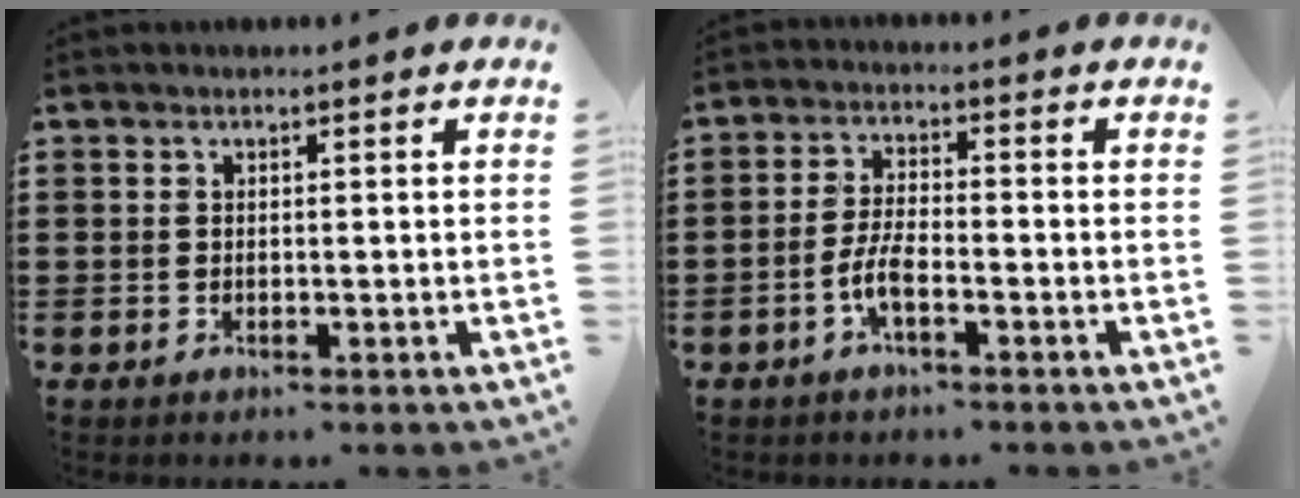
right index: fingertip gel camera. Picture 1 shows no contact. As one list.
[{"total": 4.5, "force": [-2.1, 1.2, 3.9], "torque": [-0.095, -0.006, -0.045]}]